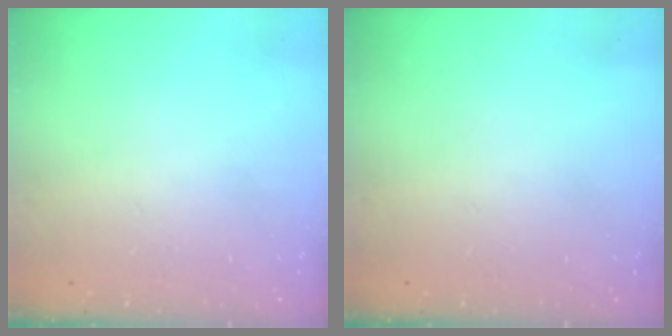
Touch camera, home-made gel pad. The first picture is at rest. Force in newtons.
{"total": 0.0}